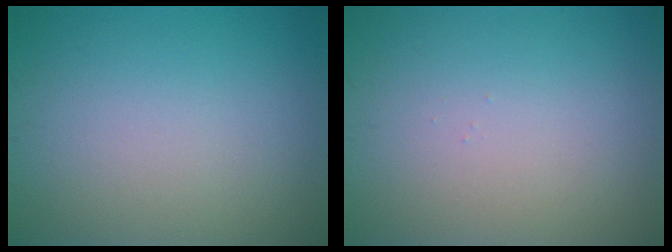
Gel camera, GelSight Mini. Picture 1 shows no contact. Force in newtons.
{"total": 0.0}